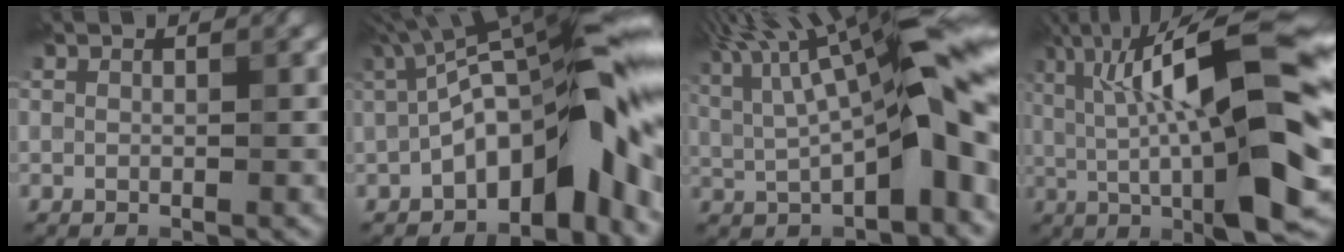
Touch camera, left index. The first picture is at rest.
{"total": 12.5, "force": [-2.2, 4.5, 11.4], "torque": [-0.158, 0.027, -0.051]}
{"total": 13.9, "force": [3.4, 3.3, 13.1], "torque": [-0.207, 0.022, 0.060]}
{"total": 16.1, "force": [1.5, 3.8, 15.6], "torque": [-0.248, 0.025, 0.016]}